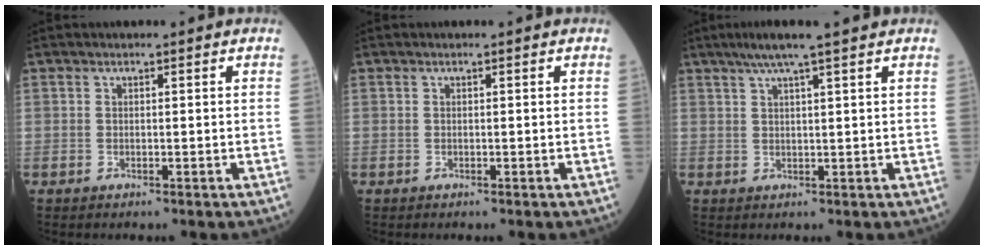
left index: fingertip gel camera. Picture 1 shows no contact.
{"total": 0.0}
{"total": 5.8, "force": [4.3, -0.7, 3.8], "torque": [-0.068, 0.023, 0.077]}